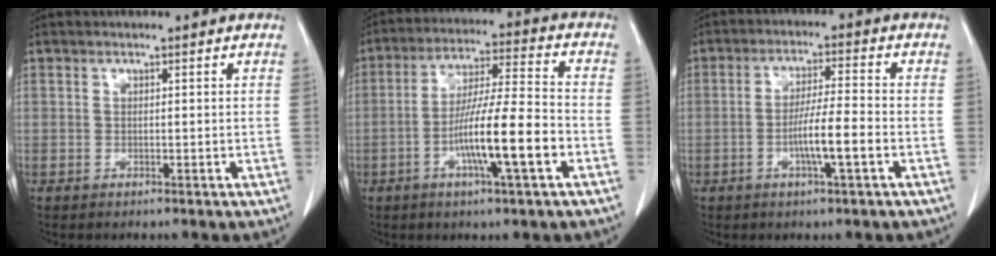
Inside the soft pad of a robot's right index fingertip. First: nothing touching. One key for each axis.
{"total": 12.4, "fx": -4.3, "fy": 0.5, "fz": 11.6, "tx": -0.209, "ty": 0.000, "tz": -0.075}
{"total": 6.6, "fx": -2.2, "fy": 0.0, "fz": 6.3, "tx": -0.117, "ty": 0.001, "tz": -0.039}